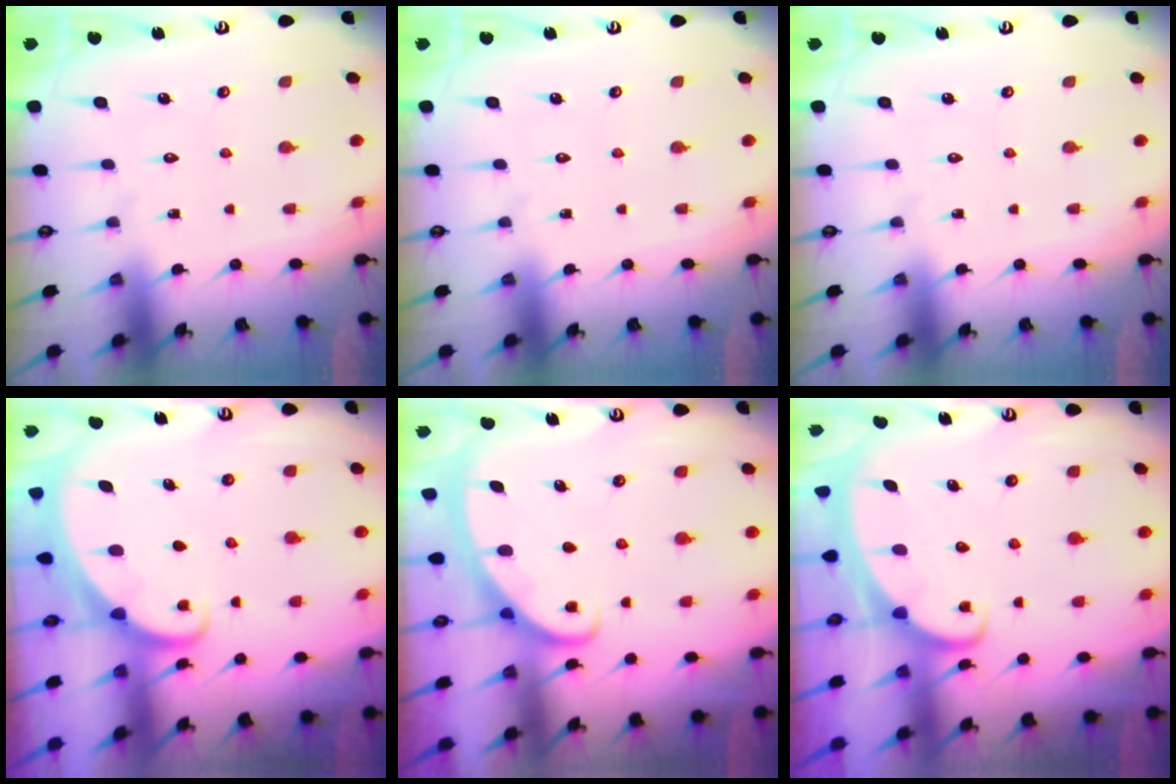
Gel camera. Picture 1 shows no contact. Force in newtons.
{"total": 0.0}
{"total": 0.0}
{"total": 2.3, "press": 2.3, "slide": 0.2}
{"total": 2.9, "press": 2.8, "slide": 0.4}
{"total": 2.3, "press": 2.3, "slide": 0.3}